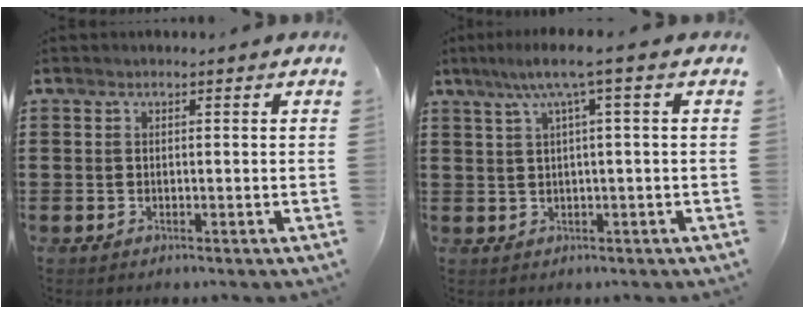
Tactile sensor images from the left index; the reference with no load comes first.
{"total": 4.9, "force": [1.4, -0.1, 4.7], "torque": [-0.096, 0.002, 0.017]}